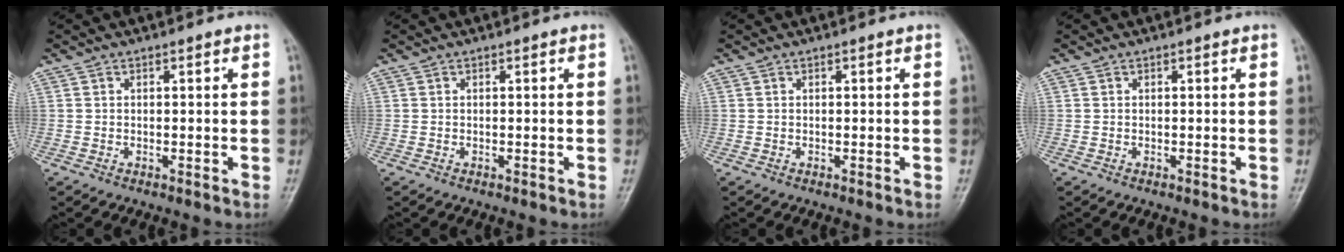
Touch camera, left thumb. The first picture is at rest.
{"total": 0.0}
{"total": 0.0}
{"total": 0.0}